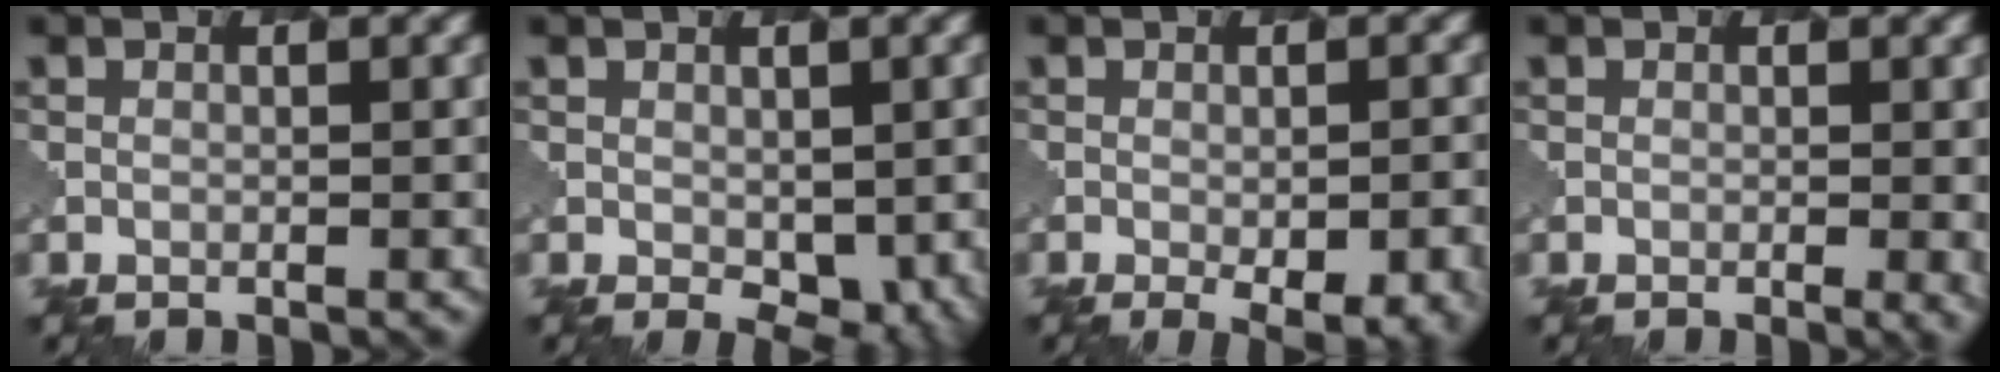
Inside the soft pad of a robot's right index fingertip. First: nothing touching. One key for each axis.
{"total": 3.9, "fx": -0.2, "fy": 2.4, "fz": 3.0, "tx": -0.048, "ty": -0.012, "tz": 0.005}
{"total": 6.9, "fx": -2.7, "fy": 2.4, "fz": 5.8, "tx": -0.079, "ty": -0.017, "tz": -0.017}
{"total": 2.0, "fx": -0.2, "fy": 0.6, "fz": 1.9, "tx": -0.026, "ty": -0.004, "tz": 0.003}